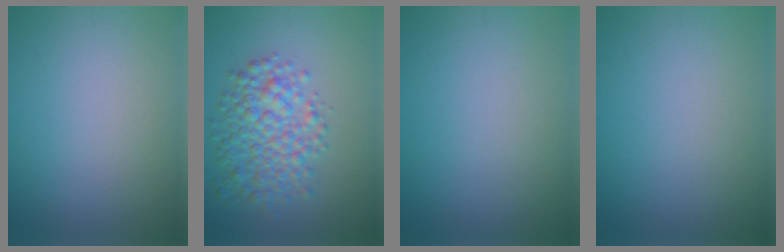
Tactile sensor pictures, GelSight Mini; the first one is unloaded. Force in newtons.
{"total": 5.2, "press": 5.2, "slide": 0.1}
{"total": 0.0}
{"total": 0.0}